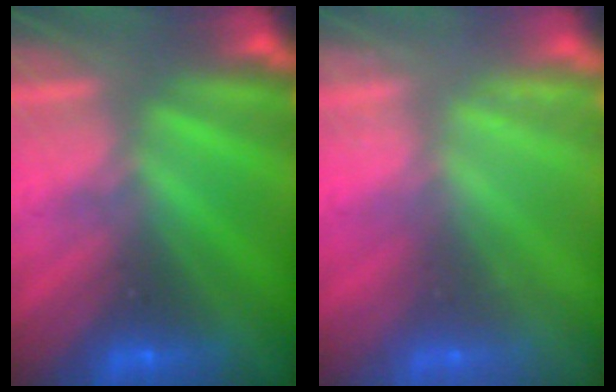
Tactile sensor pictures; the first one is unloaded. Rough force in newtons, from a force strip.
{"total": 2.2}